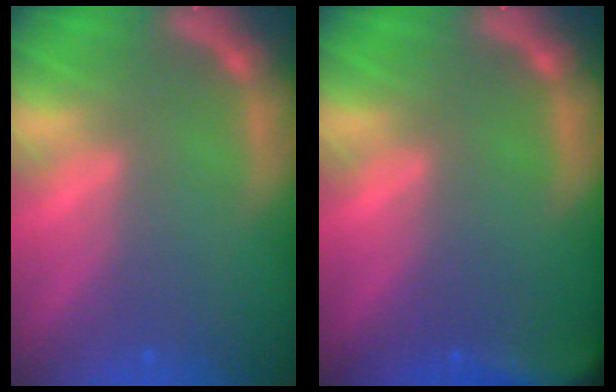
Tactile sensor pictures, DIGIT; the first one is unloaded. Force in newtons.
{"total": 6.4}